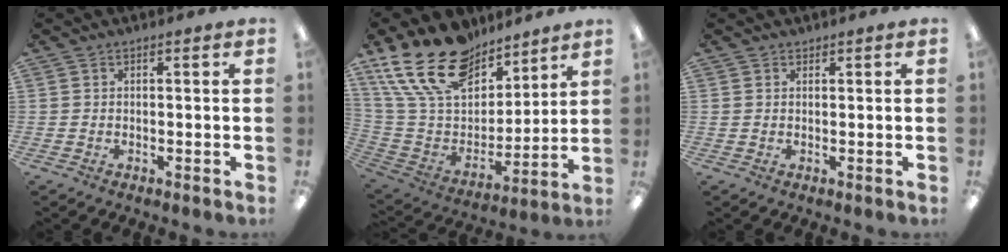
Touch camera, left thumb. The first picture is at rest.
{"total": 22.6, "force": [15.5, 12.3, 10.9], "torque": [-0.229, -0.084, 0.289]}
{"total": 0.8, "force": [0.7, 0.4, 0.1], "torque": [-0.002, 0.001, 0.014]}